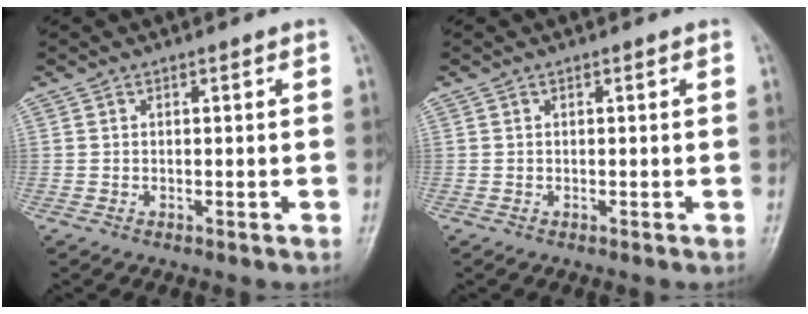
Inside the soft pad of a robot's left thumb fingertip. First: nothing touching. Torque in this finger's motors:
{"motor_torque": [0.00, 0.00, -0.04, -0.04, 0.00]}